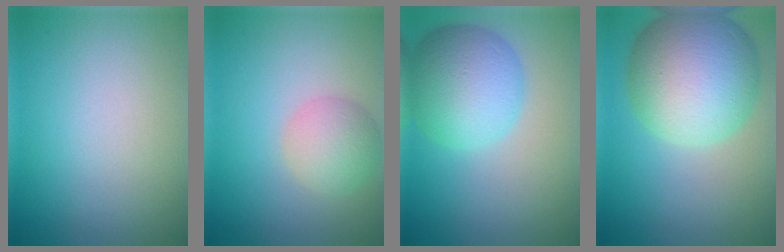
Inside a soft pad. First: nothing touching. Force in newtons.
{"total": 3.4, "press": 3.4, "slide": 0.2}
{"total": 7.9, "press": 7.9, "slide": 0.3}
{"total": 11.9, "press": 11.9, "slide": 0.6}